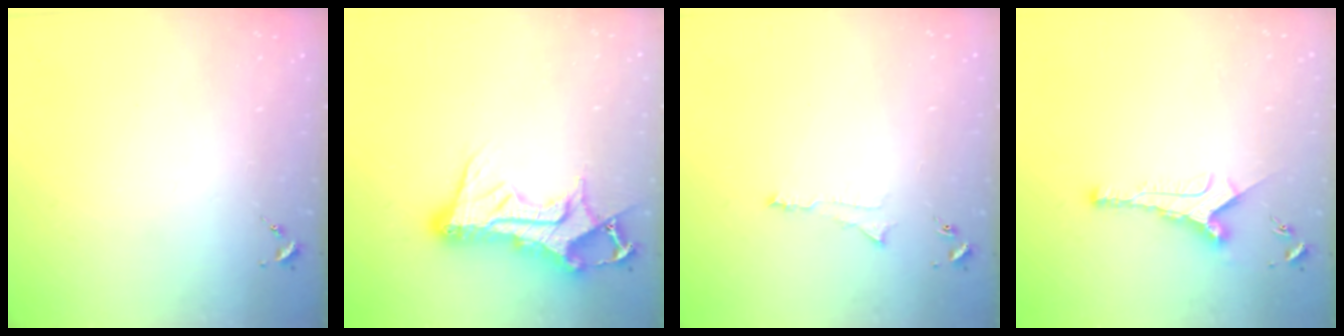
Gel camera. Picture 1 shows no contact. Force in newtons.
{"total": 17.1, "press": 17.1, "slide": 1.5}
{"total": 3.2, "press": 3.2, "slide": 0.3}
{"total": 8.7, "press": 8.6, "slide": 0.5}